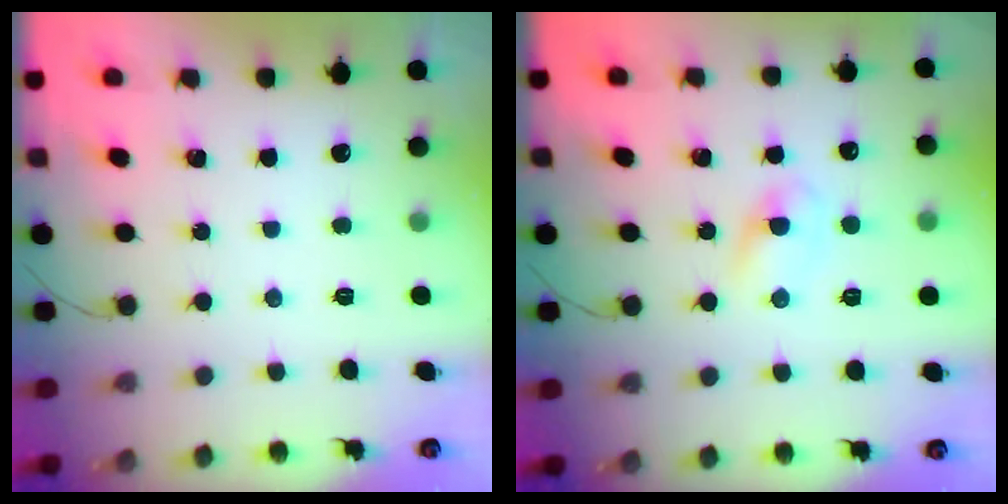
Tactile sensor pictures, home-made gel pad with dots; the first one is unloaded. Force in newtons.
{"total": 2.9, "press": 2.6, "slide": 1.3}